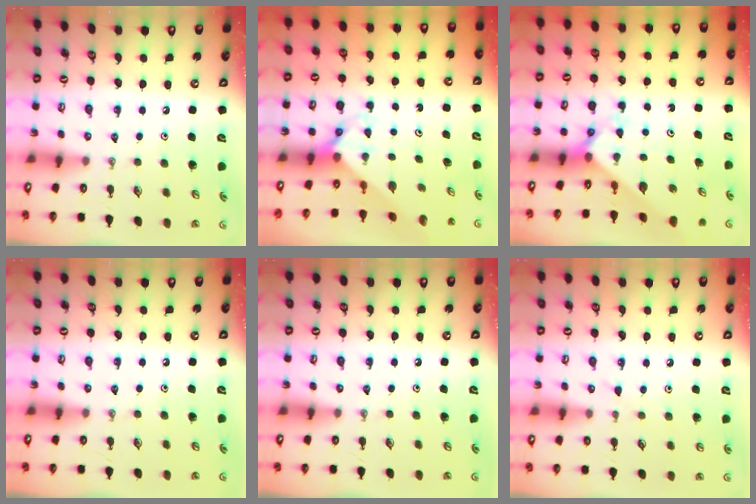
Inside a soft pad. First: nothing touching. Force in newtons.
{"total": 3.3, "press": 3.3, "slide": 0.3}
{"total": 2.3, "press": 2.3, "slide": 0.2}
{"total": 0.0}
{"total": 0.0}
{"total": 3.9, "press": 3.8, "slide": 0.5}